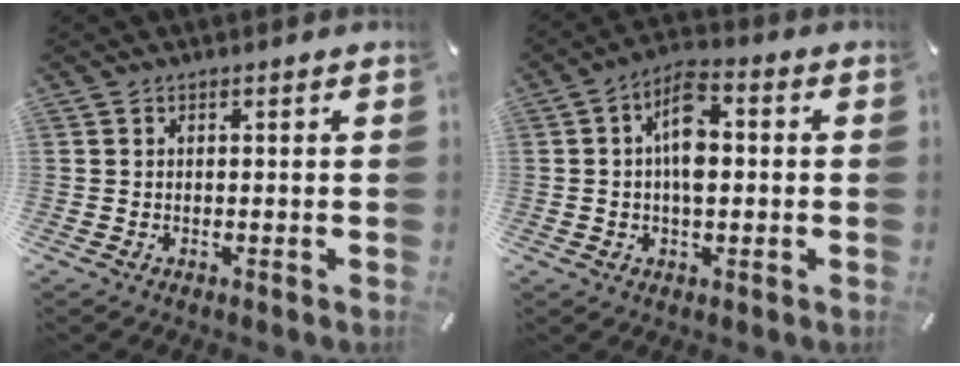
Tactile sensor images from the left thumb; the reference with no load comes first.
{"total": 8.5, "force": [0.4, 4.6, 7.1], "torque": [-0.121, 0.010, 0.005]}